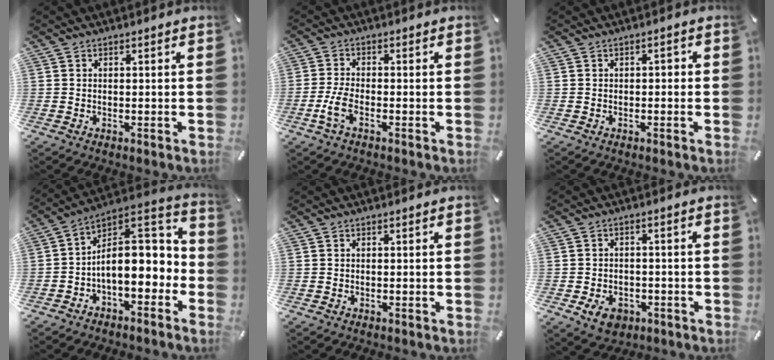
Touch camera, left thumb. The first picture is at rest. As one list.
[{"total": 5.0, "force": [-1.8, 1.9, 4.2], "torque": [-0.102, -0.008, -0.035]}, {"total": 1.1, "force": [-0.6, 0.7, 0.6], "torque": [-0.014, 0.005, -0.016]}, {"total": 13.0, "force": [-0.4, 8.1, 10.2], "torque": [-0.154, -0.015, -0.006]}, {"total": 0.0}, {"total": 5.6, "force": [-2.5, 4.2, 2.8], "torque": [-0.060, 0.009, -0.046]}]